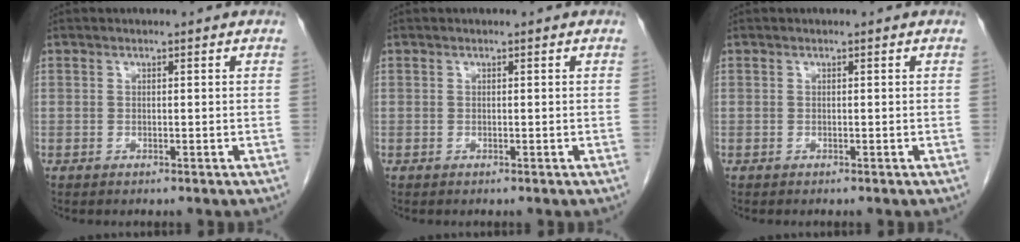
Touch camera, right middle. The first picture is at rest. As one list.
[{"total": 0.0}, {"total": 0.0}]